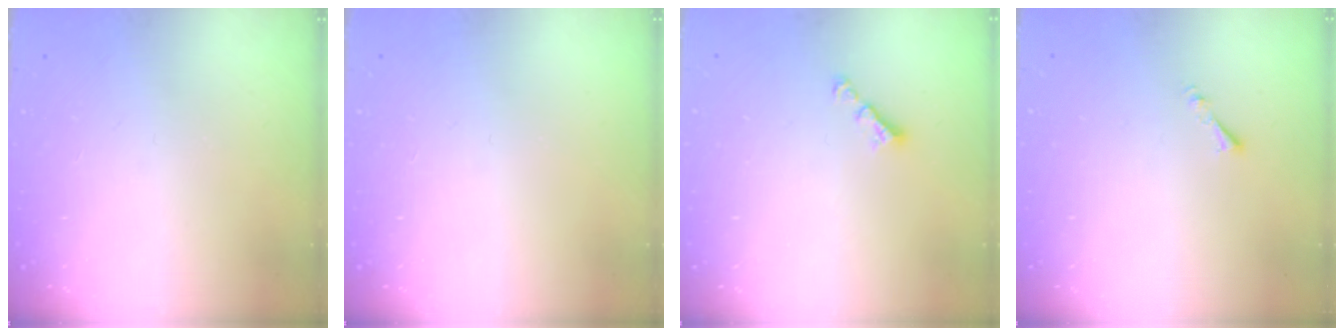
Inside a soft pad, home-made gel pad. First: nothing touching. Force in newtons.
{"total": 0.0}
{"total": 2.9, "press": 2.9, "slide": 0.3}
{"total": 0.8, "press": 0.7, "slide": 0.3}